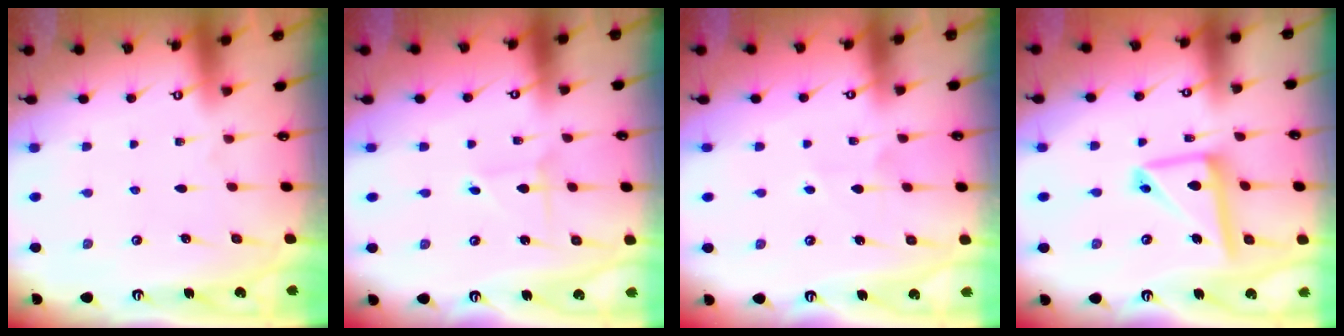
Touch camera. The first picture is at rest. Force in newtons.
{"total": 0.8, "press": 0.8, "slide": 0.0}
{"total": 3.7, "press": 3.7, "slide": 0.5}
{"total": 12.8, "press": 12.7, "slide": 1.2}